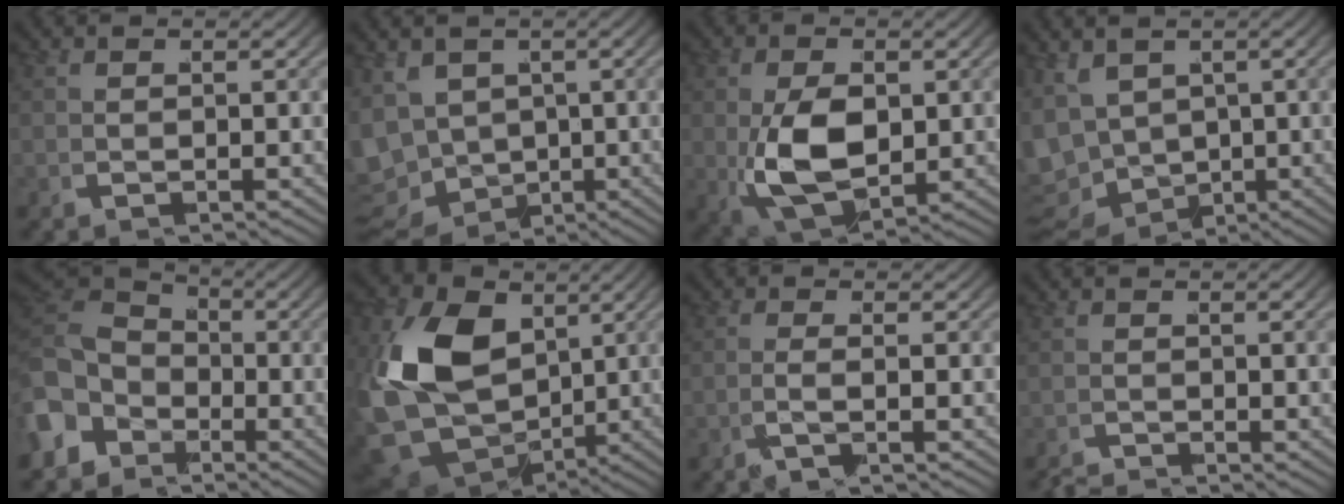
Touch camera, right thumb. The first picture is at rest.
{"total": 10.7, "force": [-2.8, 9.2, 4.8], "torque": [-0.132, -0.061, -0.035]}
{"total": 8.5, "force": [-1.0, 5.4, 6.5], "torque": [-0.165, -0.038, 0.003]}
{"total": 9.1, "force": [-1.8, 7.7, 4.6], "torque": [-0.121, -0.046, -0.019]}
{"total": 6.9, "force": [0.4, 5.6, 4.1], "torque": [-0.100, -0.013, 0.008]}
{"total": 14.4, "force": [0.0, 10.4, 9.9], "torque": [-0.260, -0.058, 0.020]}
{"total": 1.3, "force": [-0.8, 0.1, 1.0], "torque": [-0.031, 0.004, -0.026]}
{"total": 1.7, "force": [-1.7, -0.1, 0.3], "torque": [0.007, -0.001, -0.038]}